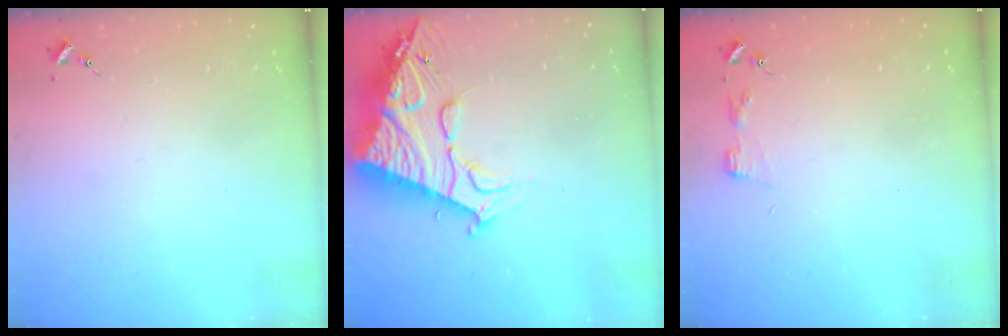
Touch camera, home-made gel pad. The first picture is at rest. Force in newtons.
{"total": 23.0, "press": 22.9, "slide": 2.5}
{"total": 2.9, "press": 2.9, "slide": 0.3}